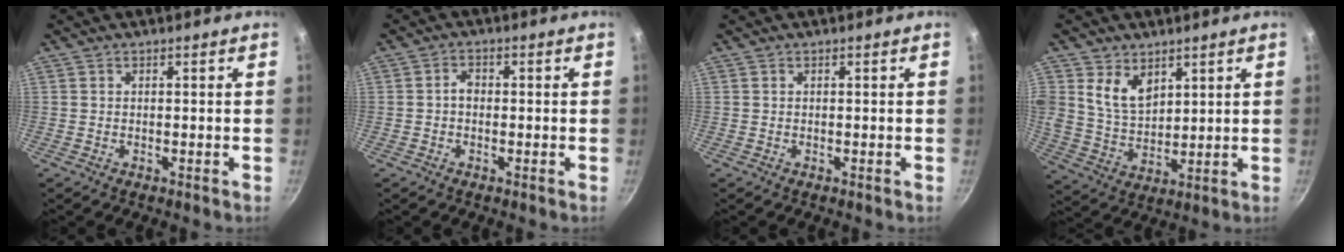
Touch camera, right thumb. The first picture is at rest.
{"total": 2.0, "force": [-0.3, 1.5, 1.3], "torque": [-0.016, 0.010, -0.007]}
{"total": 0.0}
{"total": 8.4, "force": [4.2, 5.5, 4.6], "torque": [-0.070, -0.033, 0.088]}